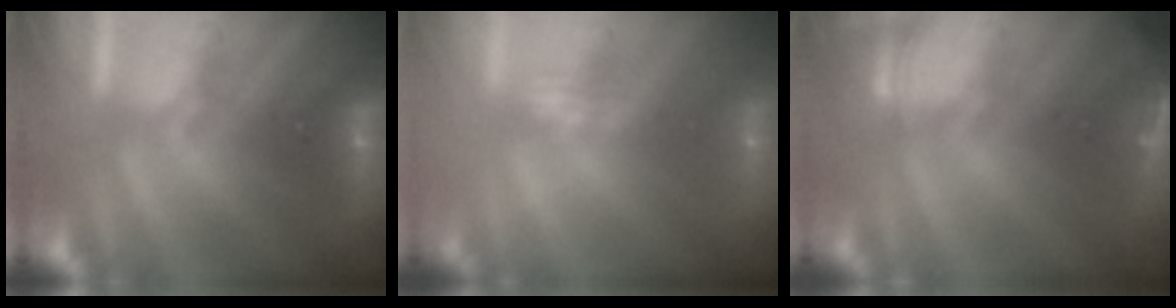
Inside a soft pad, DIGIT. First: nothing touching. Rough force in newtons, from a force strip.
{"total": 2.4}
{"total": 2.8}